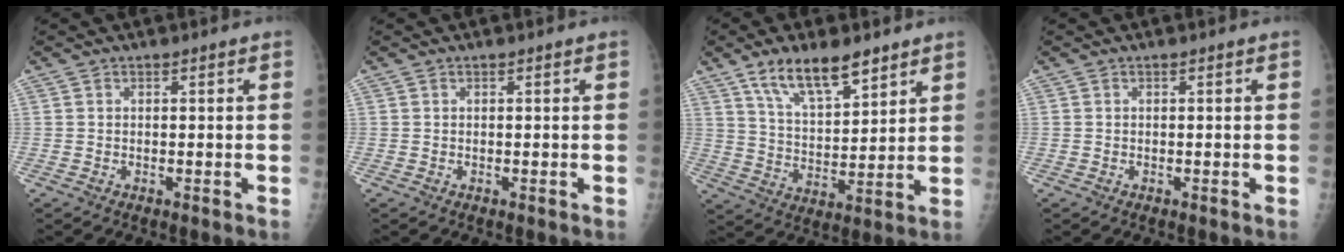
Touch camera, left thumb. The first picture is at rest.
{"total": 0.0}
{"total": 12.5, "force": [8.4, 4.7, 7.9], "torque": [-0.113, -0.046, 0.155]}
{"total": 0.0}